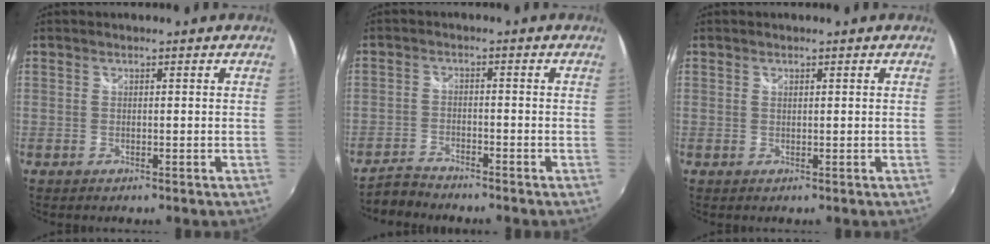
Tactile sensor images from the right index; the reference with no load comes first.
{"total": 4.5, "force": [-4.3, 1.0, 0.7], "torque": [-0.032, -0.002, -0.084]}
{"total": 0.6, "force": [0.4, 0.3, 0.2], "torque": [-0.003, 0.001, 0.007]}